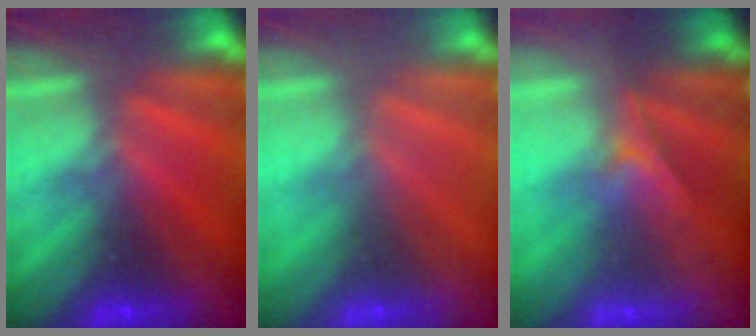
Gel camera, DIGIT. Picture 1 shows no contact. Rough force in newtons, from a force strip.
{"total": 3.2}
{"total": 1.9}